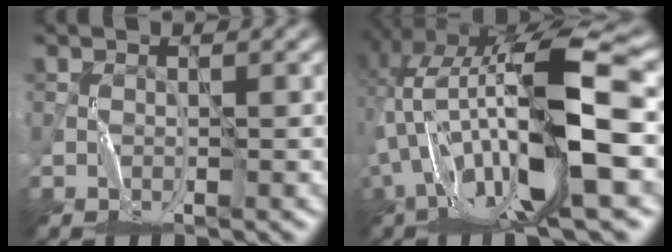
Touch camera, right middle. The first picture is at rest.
{"total": 13.9, "force": [-1.4, 3.8, 13.2], "torque": [-0.247, 0.020, -0.022]}